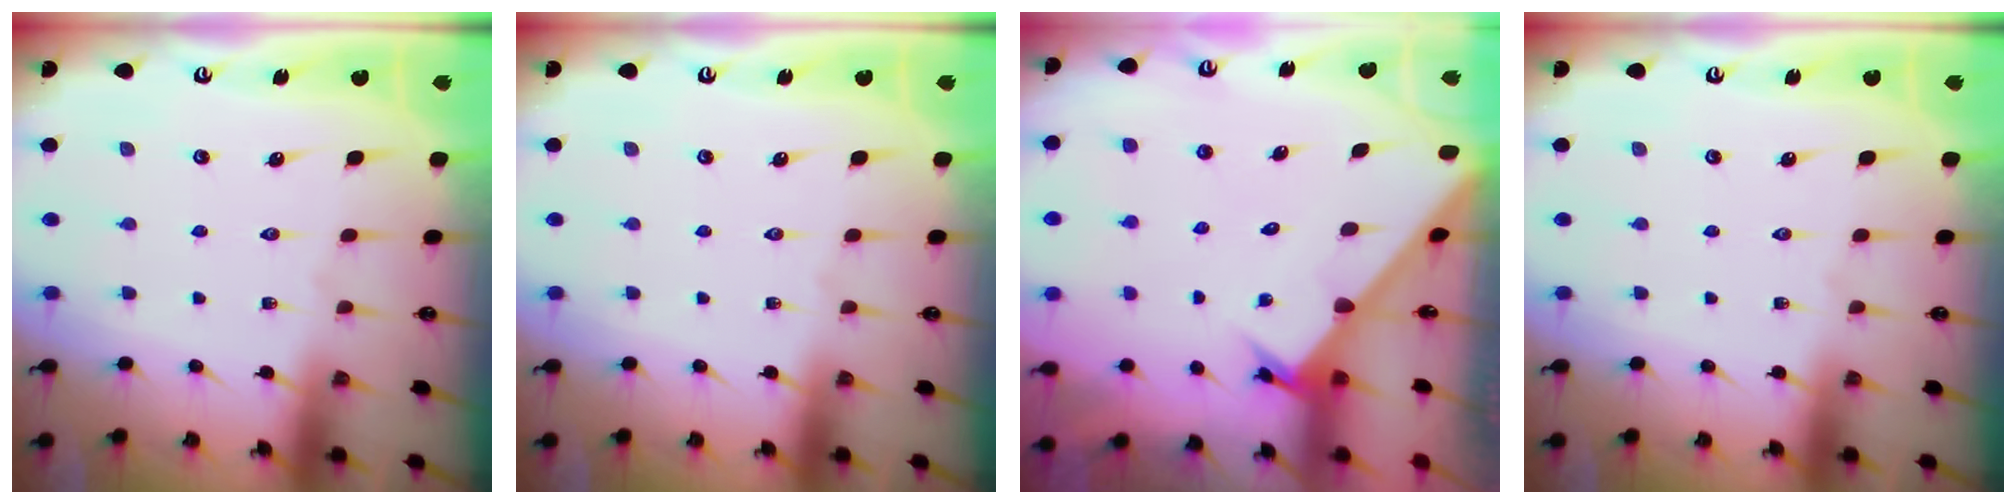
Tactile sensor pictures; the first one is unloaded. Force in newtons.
{"total": 0.0}
{"total": 2.8, "press": 2.8, "slide": 0.3}
{"total": 0.0}